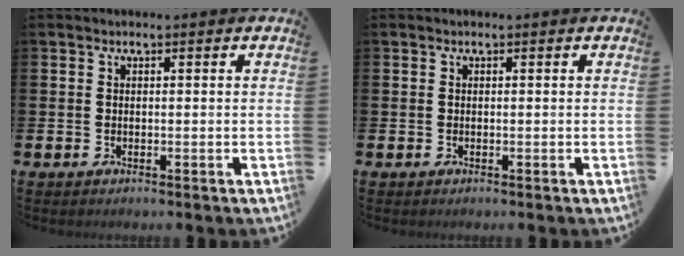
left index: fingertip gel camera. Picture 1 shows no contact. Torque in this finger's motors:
{"motor_torque": [-0.03, 0.03, -0.01, 0.00]}